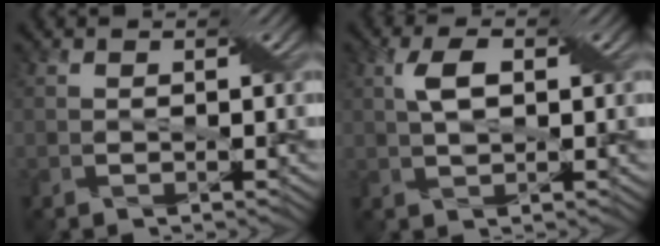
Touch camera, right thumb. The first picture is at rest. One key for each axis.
{"total": 3.9, "fx": 1.2, "fy": 1.7, "fz": 3.3, "tx": -0.071, "ty": 0.009, "tz": 0.021}